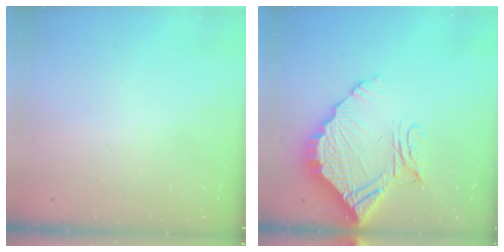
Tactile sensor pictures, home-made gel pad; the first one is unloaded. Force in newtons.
{"total": 14.2, "press": 14.1, "slide": 1.7}